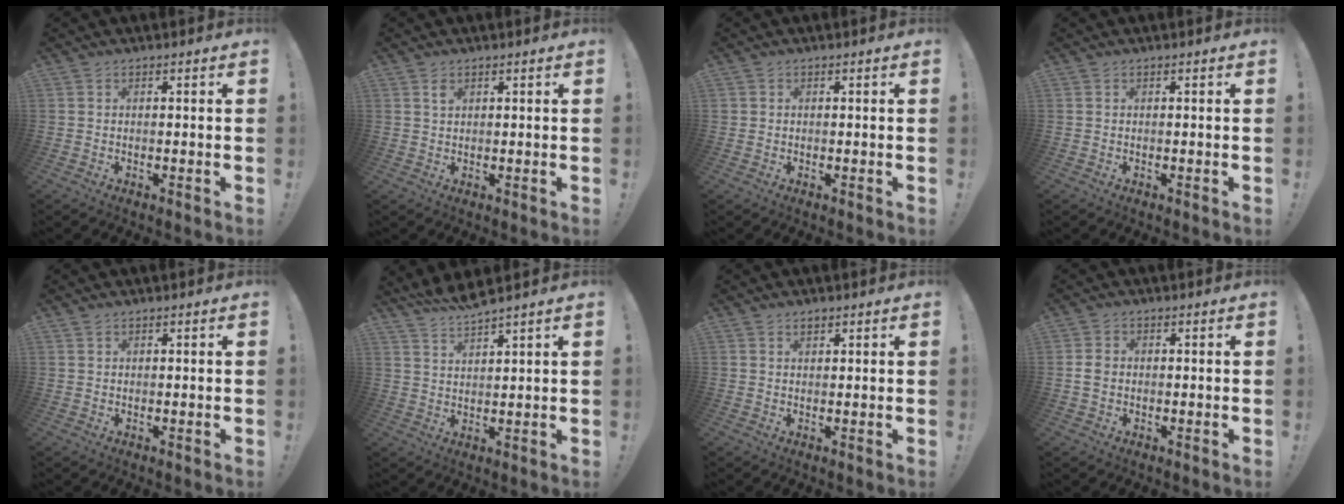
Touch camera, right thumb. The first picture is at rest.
{"total": 1.5, "force": [0.9, 0.8, 1.0], "torque": [-0.011, -0.003, 0.015]}
{"total": 0.8, "force": [0.1, 0.8, -0.1], "torque": [0.002, 0.001, 0.002]}
{"total": 0.0}
{"total": 0.8, "force": [0.6, 0.5, 0.2], "torque": [0.000, -0.002, 0.012]}
{"total": 5.3, "force": [4.9, -0.4, 2.1], "torque": [-0.057, -0.028, 0.092]}
{"total": 1.5, "force": [1.1, 0.8, 0.6], "torque": [-0.004, -0.003, 0.019]}
{"total": 2.5, "force": [-0.2, 2.0, 1.6], "torque": [-0.021, 0.004, -0.006]}